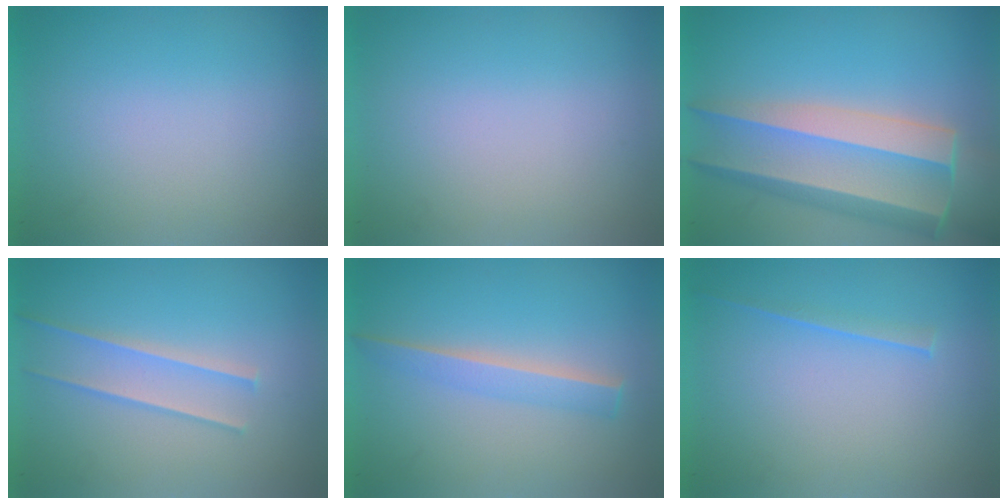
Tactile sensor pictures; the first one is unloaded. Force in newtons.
{"total": 0.0}
{"total": 9.9}
{"total": 1.5}
{"total": 2.4}
{"total": 1.7}